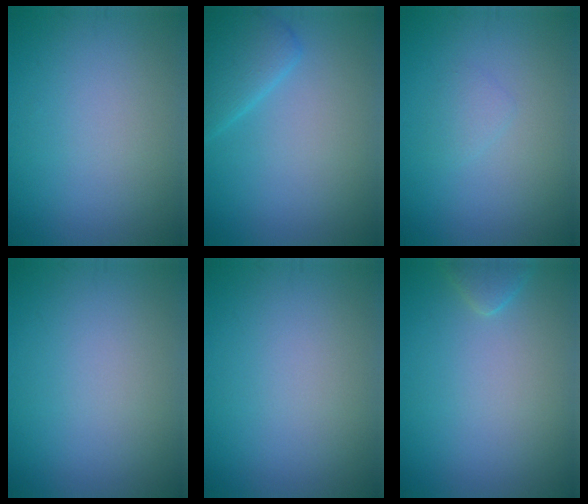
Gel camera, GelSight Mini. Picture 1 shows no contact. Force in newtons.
{"total": 3.1, "press": 3.1, "slide": 0.1}
{"total": 0.9, "press": 0.9, "slide": 0.1}
{"total": 0.0}
{"total": 0.0}
{"total": 1.5, "press": 1.5, "slide": 0.1}